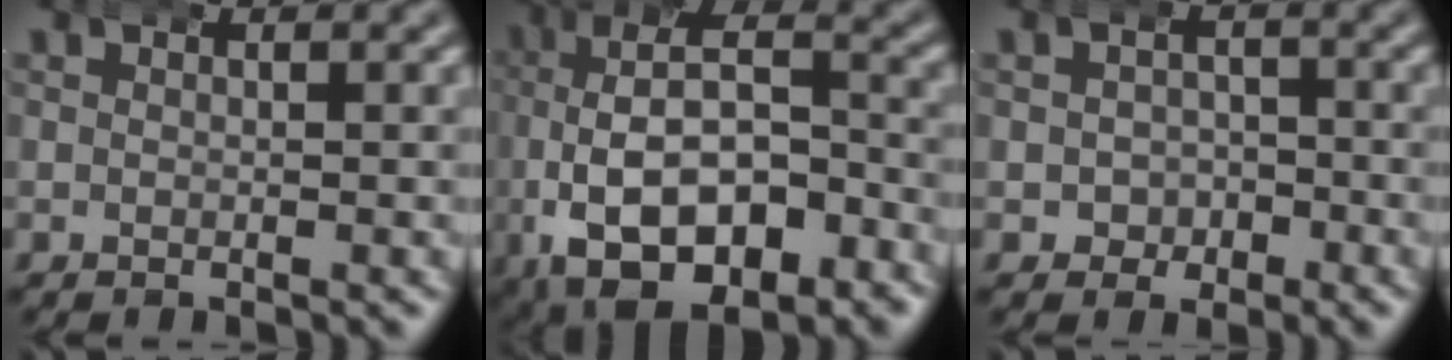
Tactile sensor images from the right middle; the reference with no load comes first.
{"total": 13.5, "force": [-3.2, 8.7, 9.8], "torque": [-0.192, -0.046, -0.027]}
{"total": 2.8, "force": [-1.2, 2.4, 0.5], "torque": [0.002, -0.007, -0.019]}